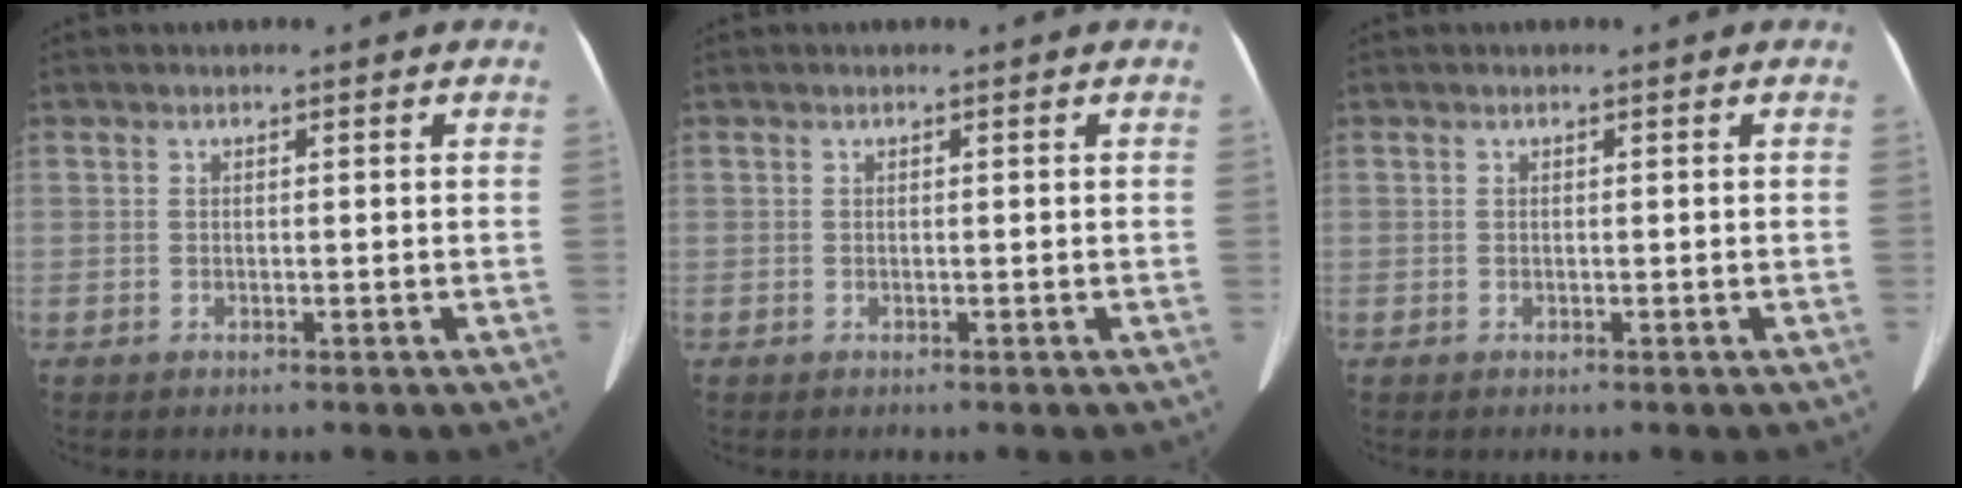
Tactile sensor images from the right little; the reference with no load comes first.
{"total": 0.0}
{"total": 0.0}